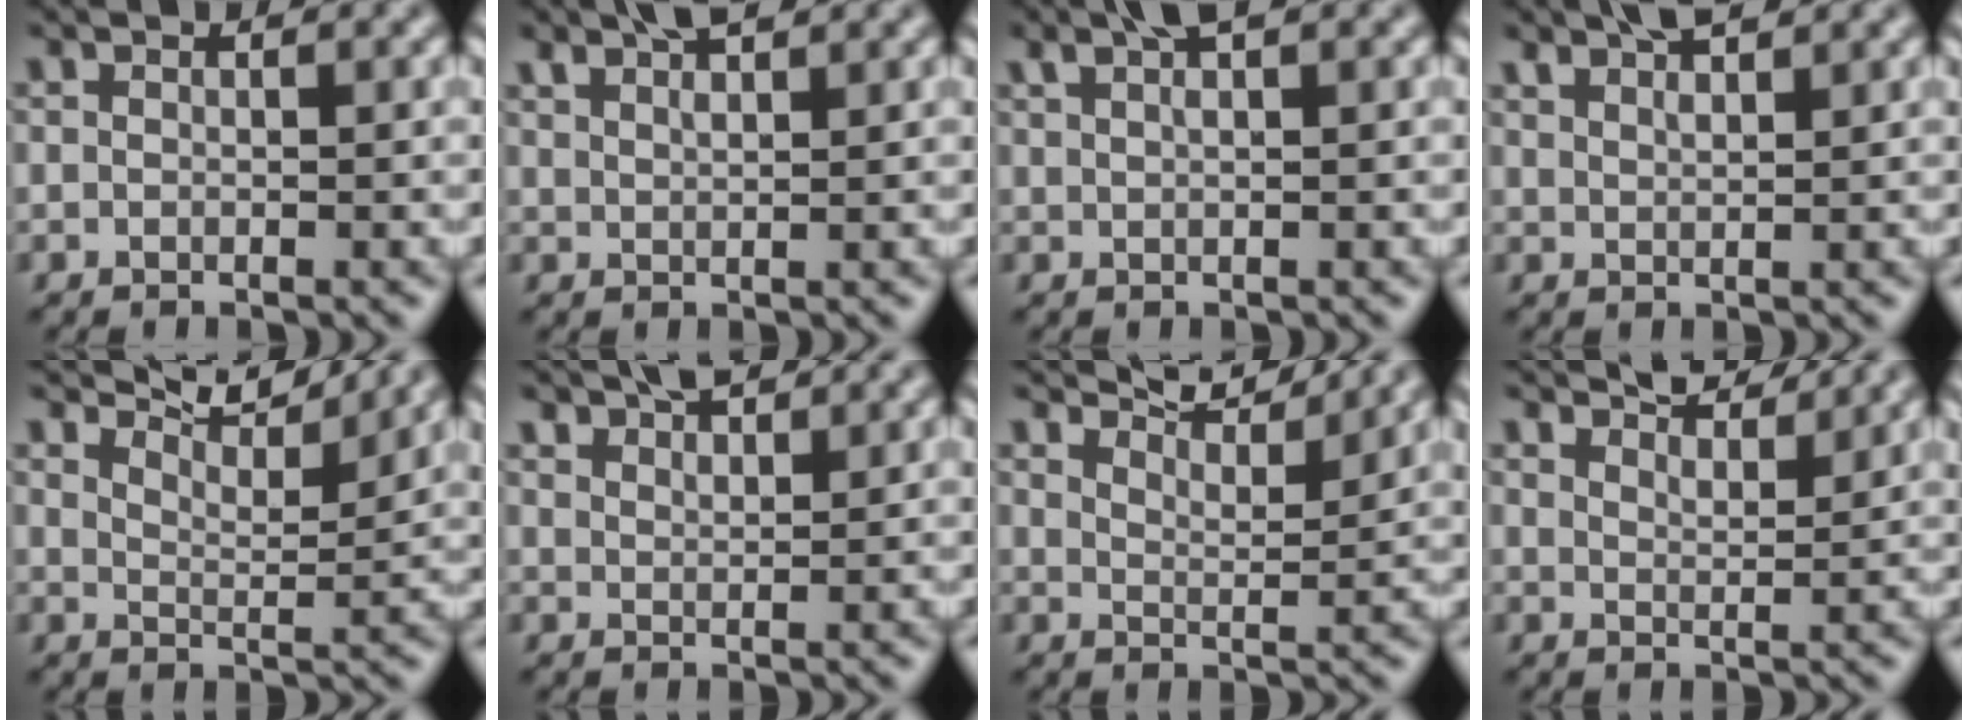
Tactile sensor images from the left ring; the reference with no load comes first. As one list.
[{"total": 3.0, "force": [2.5, 0.6, 1.5], "torque": [-0.023, 0.007, 0.041]}, {"total": 2.3, "force": [1.7, 0.4, 1.5], "torque": [-0.024, 0.003, 0.032]}, {"total": 3.4, "force": [2.8, 0.8, 1.7], "torque": [-0.020, 0.009, 0.041]}, {"total": 6.6, "force": [6.2, 0.8, 2.2], "torque": [-0.047, 0.008, 0.082]}, {"total": 3.6, "force": [3.2, 0.8, 1.4], "torque": [-0.025, 0.003, 0.054]}, {"total": 5.9, "force": [5.5, 0.7, 2.0], "torque": [-0.039, 0.006, 0.074]}, {"total": 4.5, "force": [4.2, 0.6, 1.5], "torque": [-0.021, 0.000, 0.060]}]